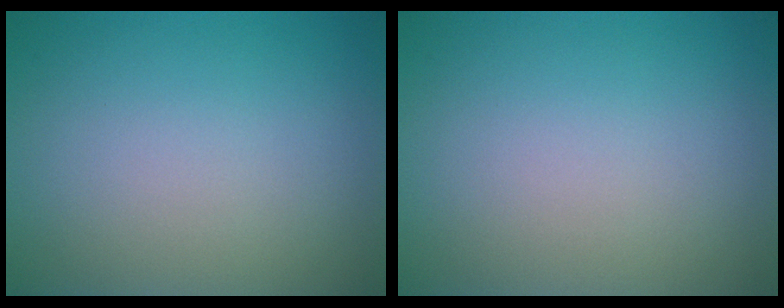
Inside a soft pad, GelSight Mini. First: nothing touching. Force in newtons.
{"total": 0.0}